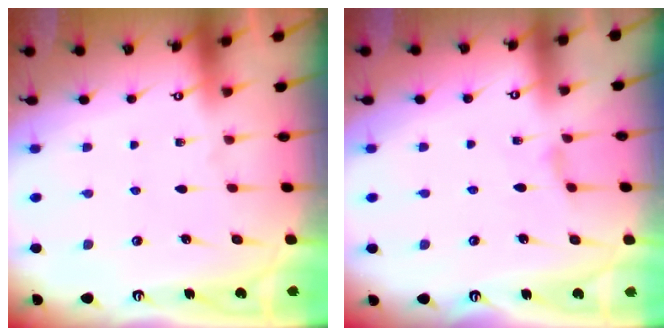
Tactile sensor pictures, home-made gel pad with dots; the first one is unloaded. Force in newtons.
{"total": 0.6, "press": 0.6, "slide": 0.2}